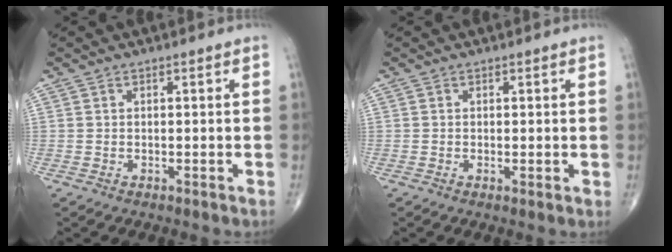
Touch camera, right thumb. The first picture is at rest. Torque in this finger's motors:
{"motor_torque": [-0.36, 0.10, 0.19, -0.02, -0.01]}